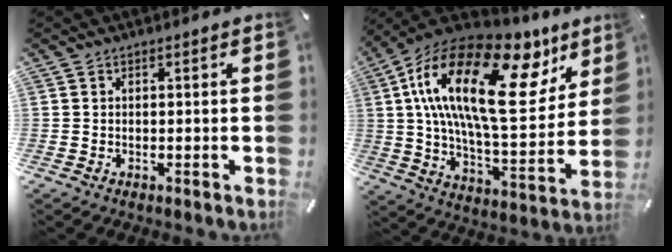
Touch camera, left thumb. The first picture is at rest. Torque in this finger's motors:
{"motor_torque": [1.94, 2.00, 1.70, -1.07, 1.05]}